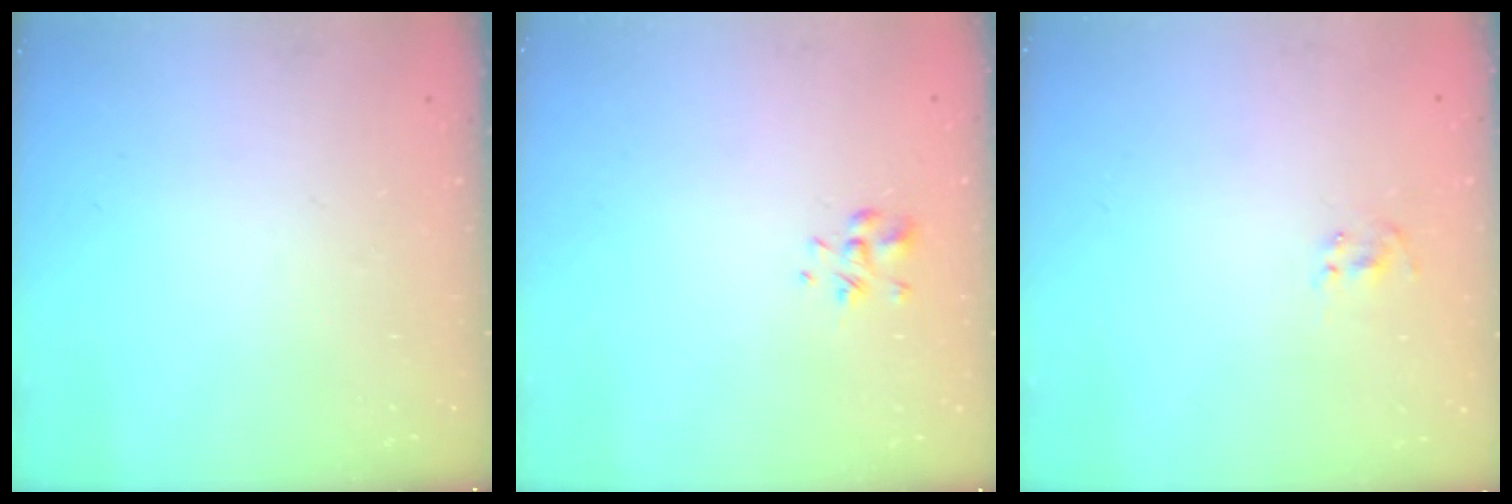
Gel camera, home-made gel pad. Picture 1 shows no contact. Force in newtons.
{"total": 1.3, "press": 1.2, "slide": 0.6}
{"total": 1.5, "press": 1.3, "slide": 0.7}